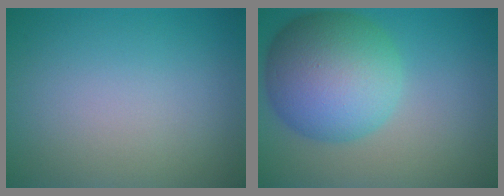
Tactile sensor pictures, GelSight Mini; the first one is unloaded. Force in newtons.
{"total": 10.0, "press": 10.0, "slide": 0.1}